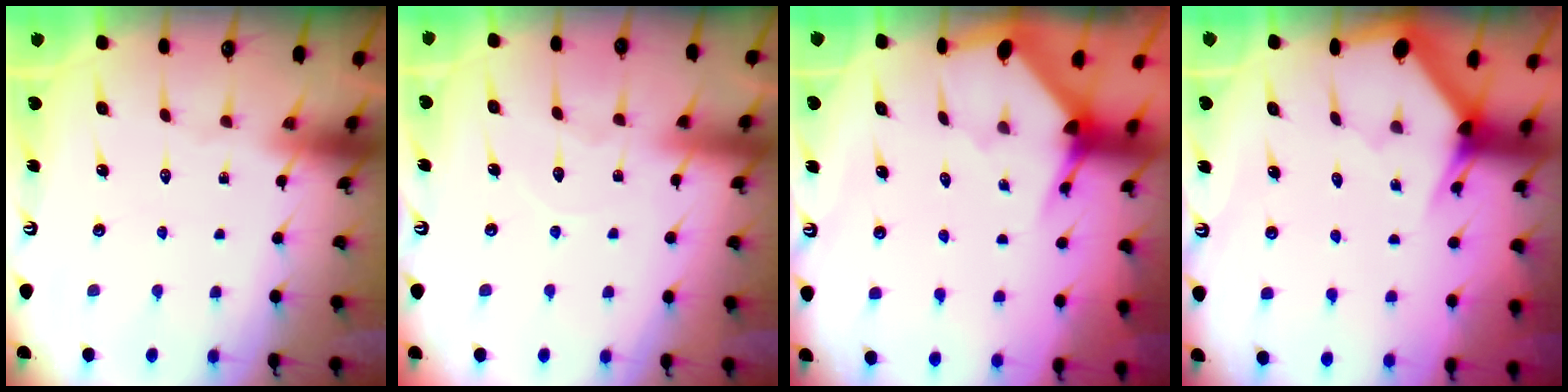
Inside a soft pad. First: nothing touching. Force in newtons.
{"total": 5.2, "press": 5.2, "slide": 0.3}
{"total": 3.3, "press": 3.3, "slide": 0.3}
{"total": 3.1, "press": 3.1, "slide": 0.0}